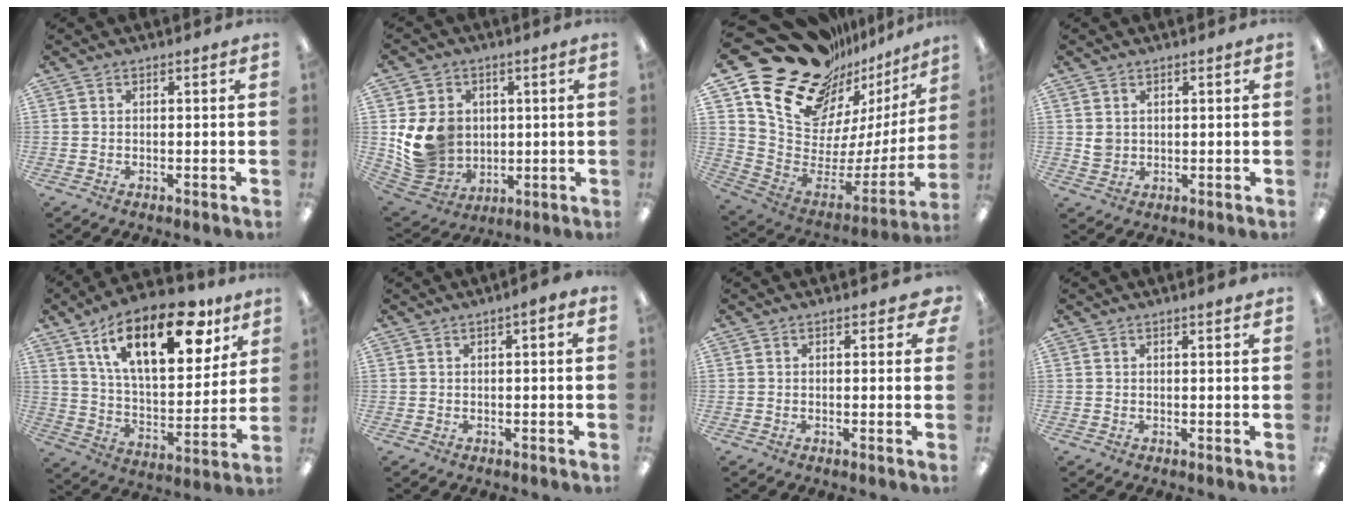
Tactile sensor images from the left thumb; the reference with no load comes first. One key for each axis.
{"total": 12.4, "fx": 1.8, "fy": 11.2, "fz": 5.1, "tx": -0.117, "ty": -0.005, "tz": 0.045}
{"total": 24.0, "fx": 18.4, "fy": 12.5, "fz": 9.0, "tx": -0.143, "ty": -0.147, "tz": 0.351}
{"total": 1.2, "fx": 0.7, "fy": 1.1, "fz": 0.0, "tx": -0.003, "ty": 0.003, "tz": 0.012}
{"total": 22.9, "fx": 12.8, "fy": 10.3, "fz": 15.9, "tx": -0.243, "ty": -0.056, "tz": 0.210}
{"total": 1.9, "fx": 0.2, "fy": 0.5, "fz": 1.8, "tx": -0.034, "ty": 0.007, "tz": 0.002}
{"total": 2.1, "fx": 0.9, "fy": 1.3, "fz": 1.3, "tx": -0.012, "ty": -0.001, "tz": 0.011}
{"total": 1.1, "fx": 0.8, "fy": 0.2, "fz": 0.8, "tx": -0.009, "ty": 0.000, "tz": 0.011}